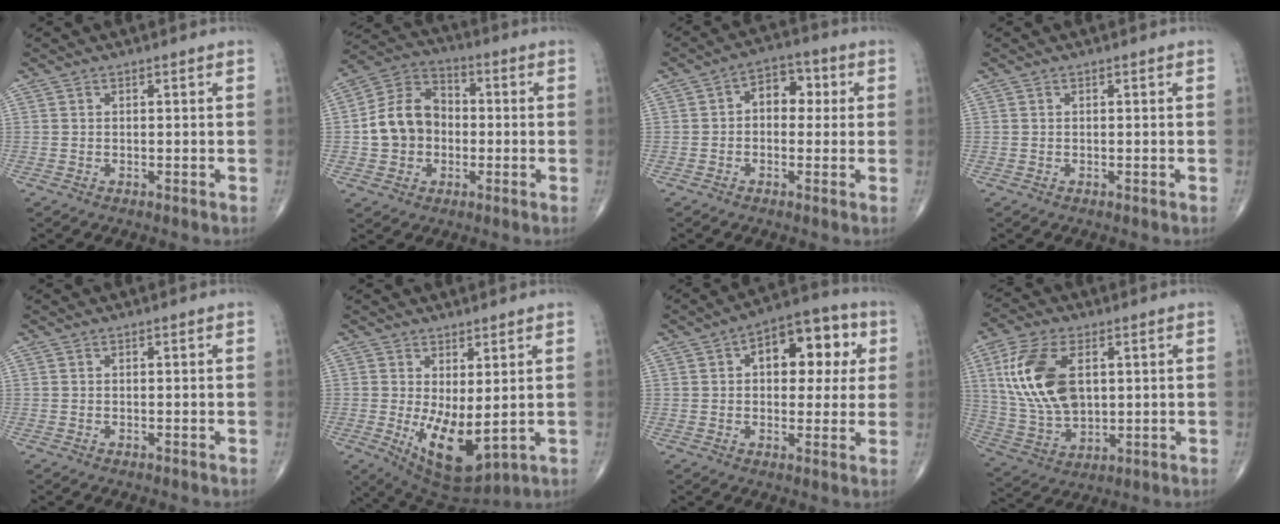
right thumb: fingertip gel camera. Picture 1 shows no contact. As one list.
[{"total": 12.0, "force": [-1.0, 9.8, 6.8], "torque": [-0.101, 0.033, -0.028]}, {"total": 7.0, "force": [0.8, 4.9, 4.9], "torque": [-0.033, 0.024, 0.002]}, {"total": 0.0}, {"total": 0.0}, {"total": 10.7, "force": [-0.6, 4.7, 9.6], "torque": [-0.149, -0.025, 0.013]}, {"total": 14.0, "force": [3.6, 8.1, 10.9], "torque": [-0.101, 0.021, 0.045]}, {"total": 16.4, "force": [3.8, 9.4, 12.8], "torque": [-0.254, -0.006, 0.082]}]